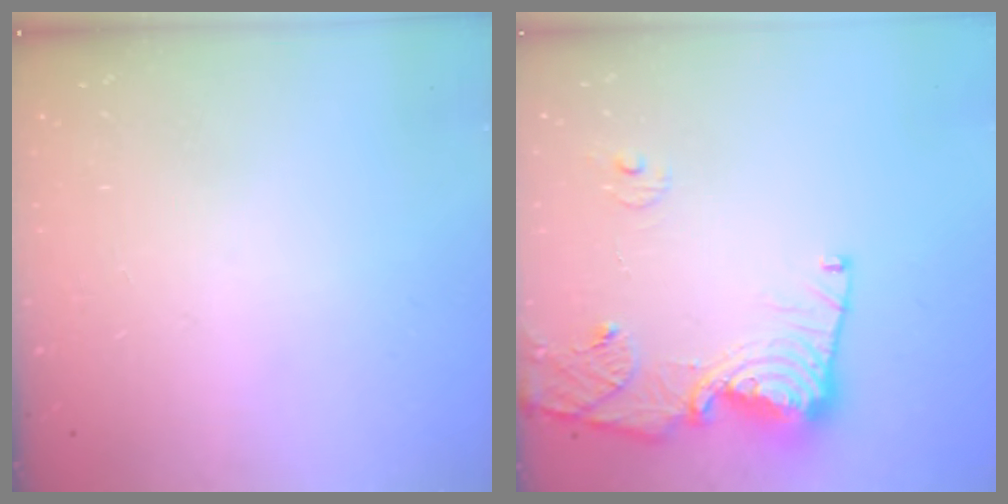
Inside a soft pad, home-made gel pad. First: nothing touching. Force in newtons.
{"total": 14.7, "press": 14.6, "slide": 1.8}